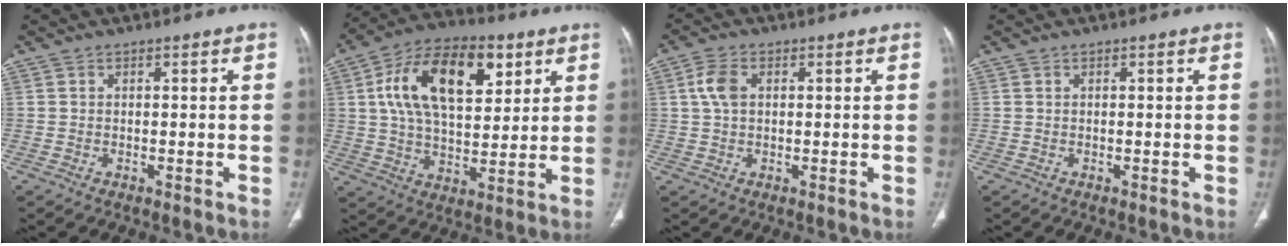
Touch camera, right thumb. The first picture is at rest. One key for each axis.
{"total": 20.1, "fx": 6.8, "fy": 10.9, "fz": 15.4, "tx": -0.237, "ty": -0.006, "tz": 0.111}
{"total": 4.5, "fx": 1.0, "fy": 2.9, "fz": 3.4, "tx": -0.077, "ty": 0.008, "tz": 0.018}
{"total": 0.0}